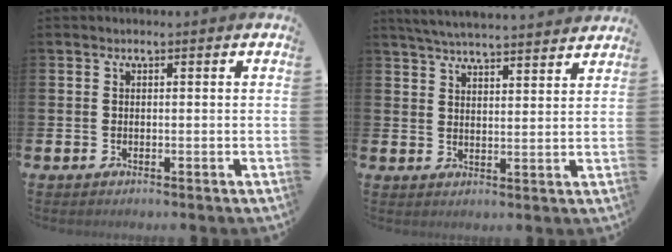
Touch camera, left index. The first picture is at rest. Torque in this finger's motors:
{"motor_torque": [1.03, -1.11, 0.14, 0.13]}